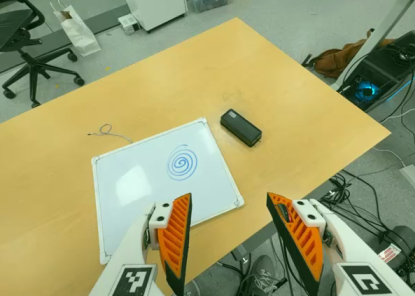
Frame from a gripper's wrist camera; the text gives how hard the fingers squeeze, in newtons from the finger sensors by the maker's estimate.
{"total": 0.0}